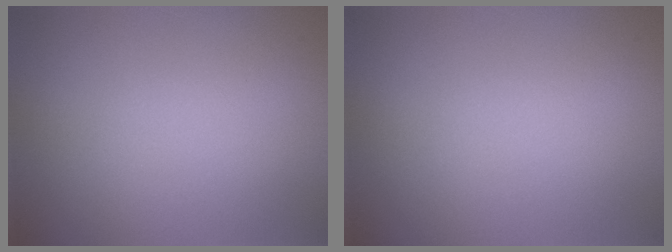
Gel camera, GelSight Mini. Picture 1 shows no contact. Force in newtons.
{"total": 0.0}